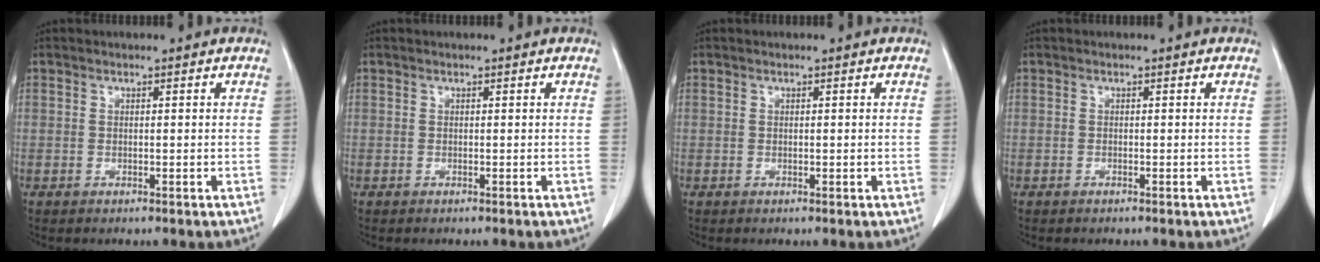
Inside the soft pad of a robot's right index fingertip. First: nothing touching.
{"total": 0.0}
{"total": 0.0}
{"total": 0.0}